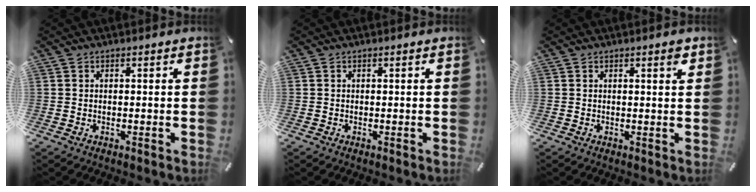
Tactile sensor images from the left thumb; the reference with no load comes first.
{"total": 0.0}
{"total": 1.5, "force": [0.9, 0.2, 1.1], "torque": [-0.015, -0.003, 0.013]}